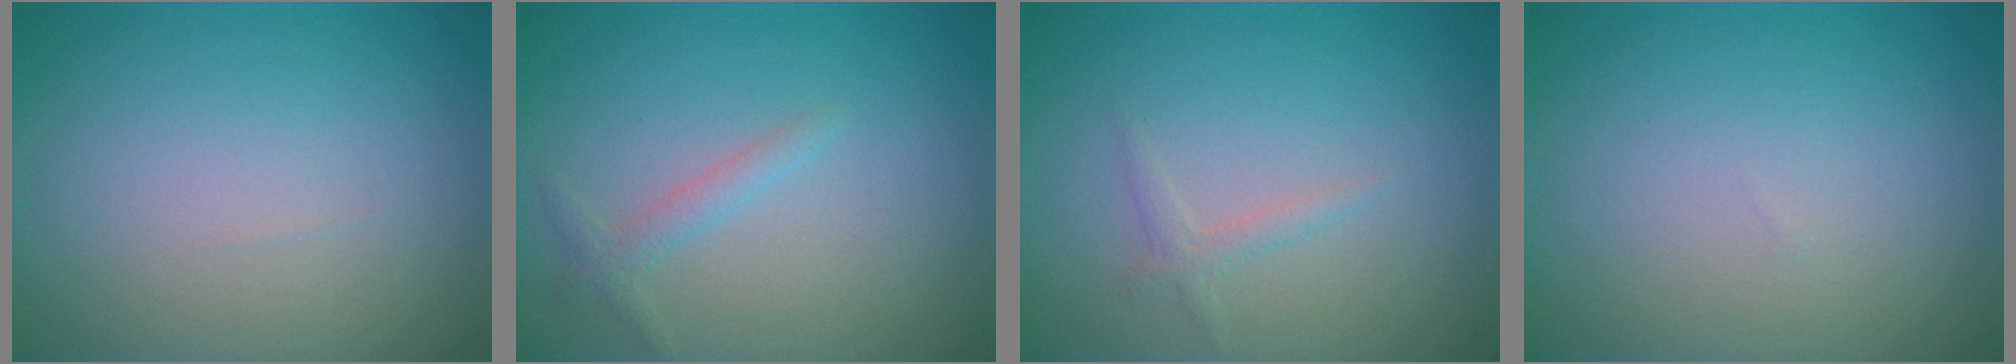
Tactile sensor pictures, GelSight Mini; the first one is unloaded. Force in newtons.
{"total": 1.4, "press": 1.4, "slide": 0.1}
{"total": 1.1, "press": 1.1, "slide": 0.0}
{"total": 0.0}